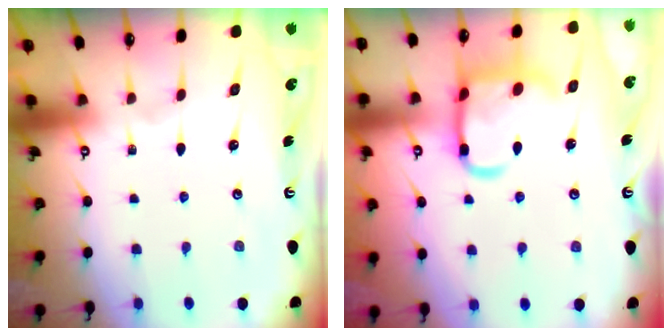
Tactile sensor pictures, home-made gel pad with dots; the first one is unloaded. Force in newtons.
{"total": 16.1, "press": 16.0, "slide": 1.3}